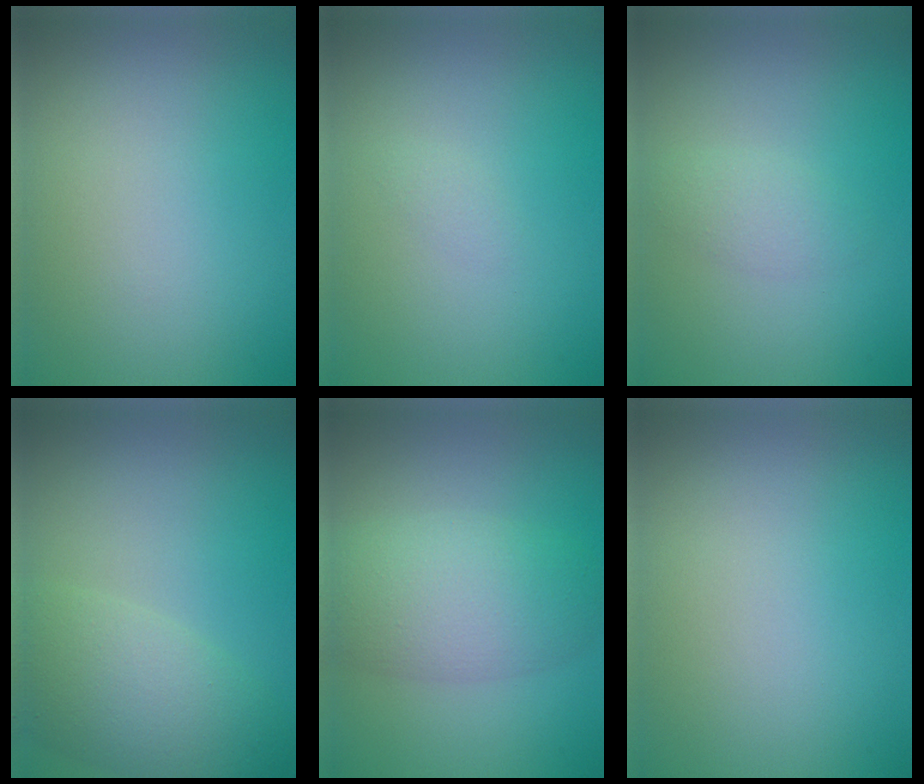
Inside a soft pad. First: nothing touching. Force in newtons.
{"total": 0.7, "press": 0.7, "slide": 0.1}
{"total": 1.6, "press": 1.6, "slide": 0.1}
{"total": 5.6, "press": 5.6, "slide": 0.5}
{"total": 5.8, "press": 5.8, "slide": 0.1}
{"total": 0.0}